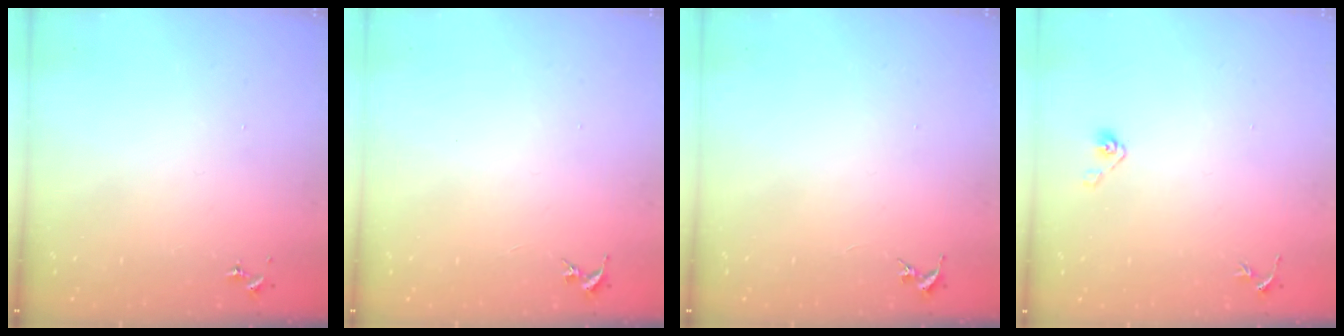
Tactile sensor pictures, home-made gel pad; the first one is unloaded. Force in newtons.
{"total": 0.0}
{"total": 0.0}
{"total": 4.0, "press": 3.6, "slide": 1.8}